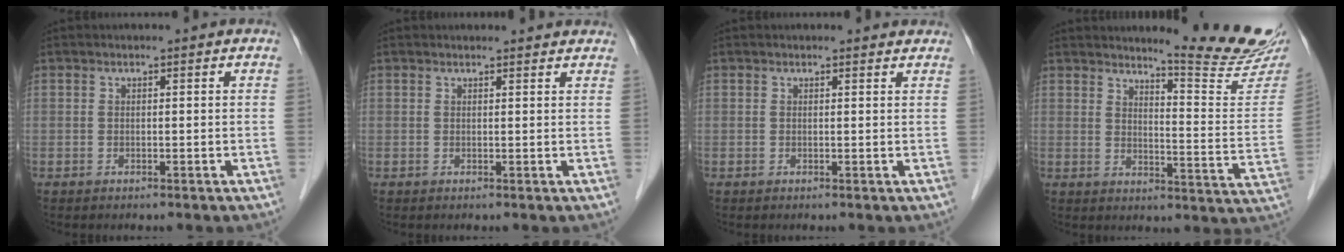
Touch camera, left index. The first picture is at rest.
{"total": 4.6, "force": [4.4, 0.7, 0.9], "torque": [-0.011, 0.015, 0.042]}
{"total": 1.9, "force": [1.8, 0.4, 0.1], "torque": [-0.010, -0.001, 0.011]}
{"total": 14.4, "force": [13.6, -0.9, 4.9], "torque": [-0.065, -0.097, 0.160]}